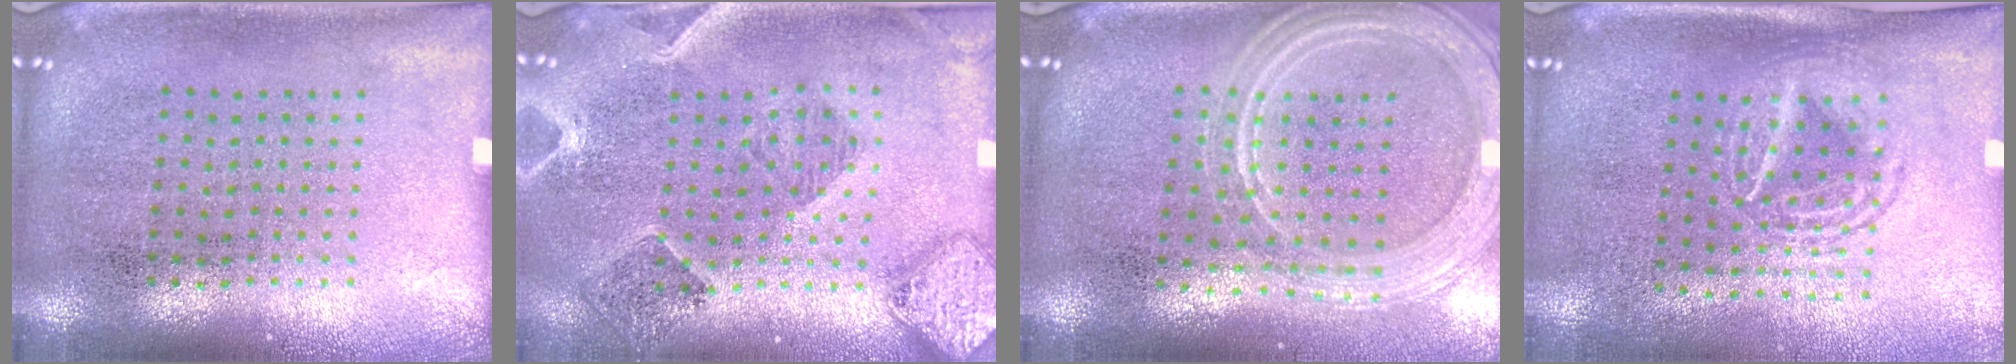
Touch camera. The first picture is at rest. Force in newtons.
{"total": 1.6, "press": 1.6, "slide": 0.3}
{"total": 1.8, "press": 1.7, "slide": 0.5}
{"total": 1.5, "press": 1.3, "slide": 0.7}